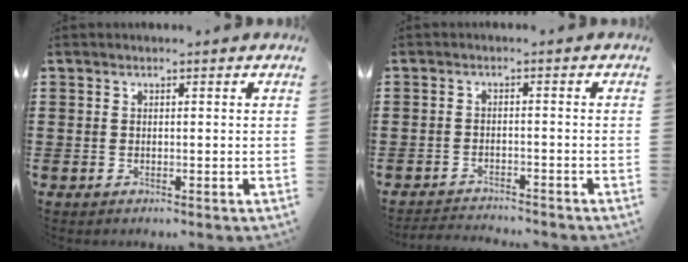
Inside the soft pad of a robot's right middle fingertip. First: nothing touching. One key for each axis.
{"total": 2.4, "fx": -2.4, "fy": 0.0, "fz": 0.0, "tx": -0.008, "ty": -0.003, "tz": -0.050}